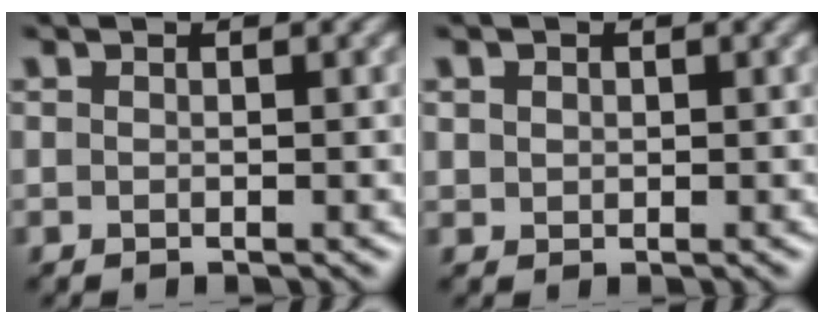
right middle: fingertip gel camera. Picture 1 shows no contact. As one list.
[{"total": 0.9, "force": [0.3, 0.8, 0.2], "torque": [0.000, -0.003, 0.009]}]